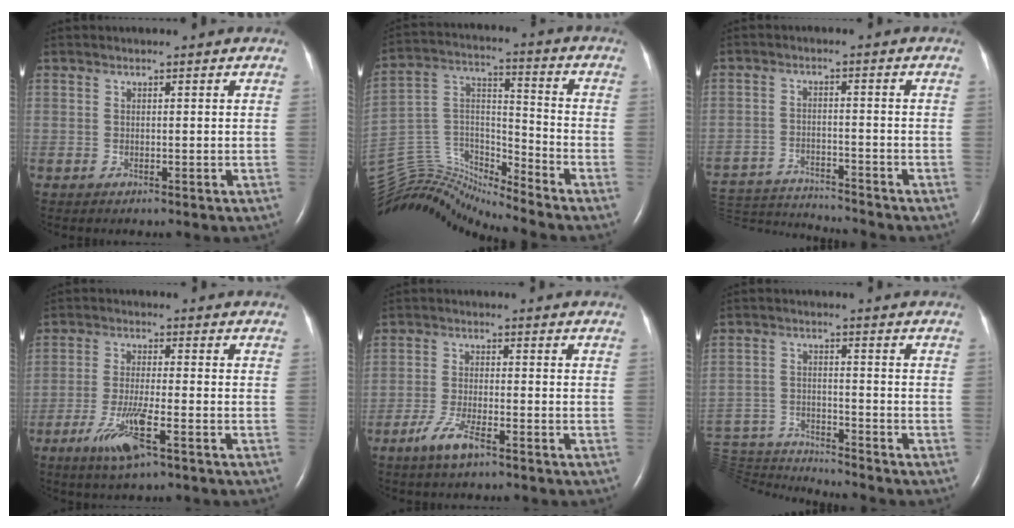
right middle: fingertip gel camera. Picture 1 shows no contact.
{"total": 13.3, "force": [-13.3, -0.3, 1.3], "torque": [-0.028, 0.066, -0.254]}
{"total": 14.6, "force": [-14.2, -0.5, 3.1], "torque": [-0.060, -0.006, -0.228]}
{"total": 7.3, "force": [-3.8, 0.6, 6.2], "torque": [-0.130, -0.015, -0.067]}
{"total": 4.7, "force": [-3.0, 0.8, 3.5], "torque": [-0.082, -0.005, -0.055]}
{"total": 13.9, "force": [-13.6, -0.5, 2.5], "torque": [-0.056, 0.000, -0.232]}